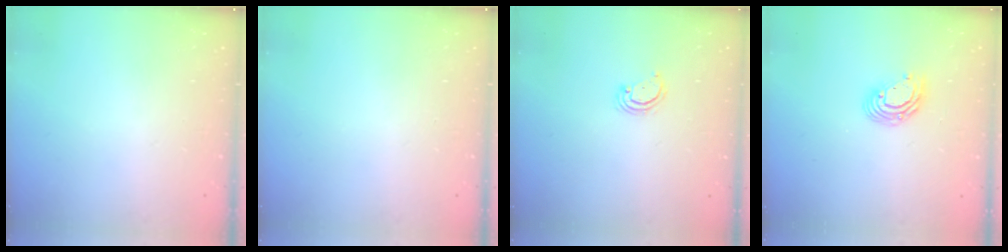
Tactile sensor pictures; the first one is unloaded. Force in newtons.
{"total": 0.0}
{"total": 2.8, "press": 2.8, "slide": 0.2}
{"total": 8.1, "press": 8.0, "slide": 1.4}